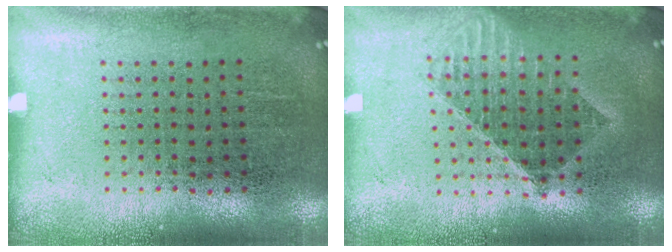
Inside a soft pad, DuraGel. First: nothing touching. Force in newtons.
{"total": 1.5, "press": 1.3, "slide": 0.8}